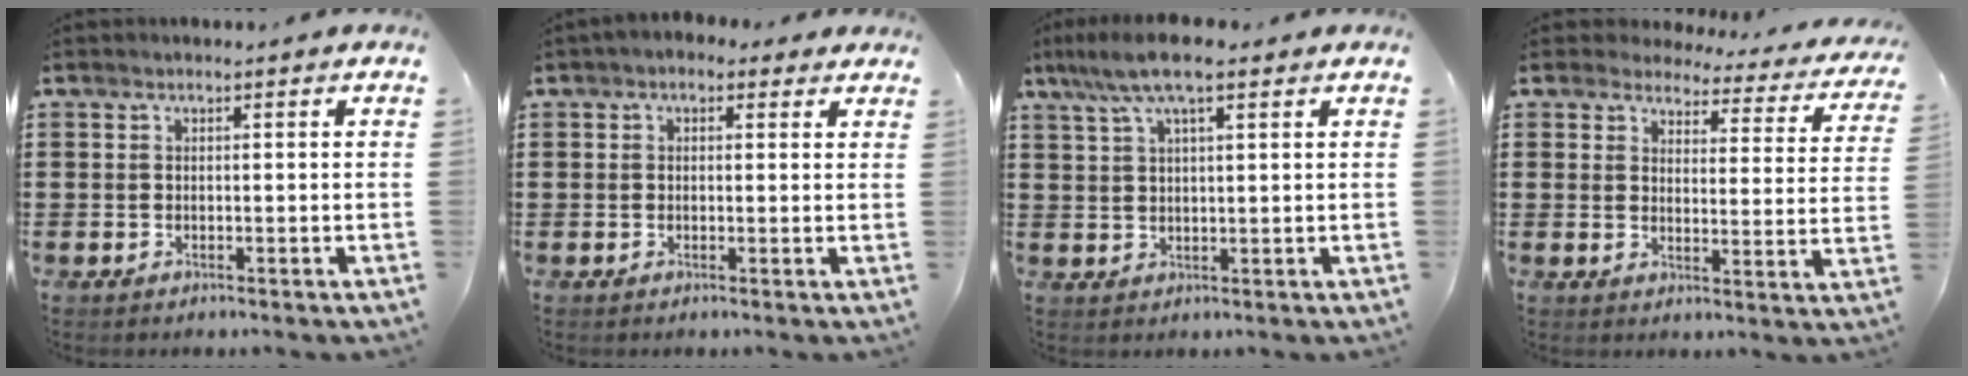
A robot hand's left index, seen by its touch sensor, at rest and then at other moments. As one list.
[{"total": 1.7, "force": [0.7, 1.3, 0.8], "torque": [-0.021, 0.010, 0.011]}, {"total": 7.5, "force": [4.7, 1.6, 5.6], "torque": [-0.118, 0.001, 0.084]}, {"total": 3.6, "force": [3.4, 0.9, 0.7], "torque": [-0.037, -0.020, 0.056]}]